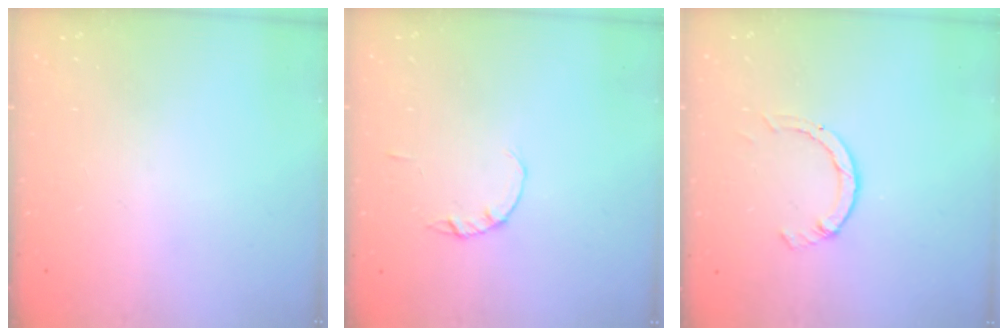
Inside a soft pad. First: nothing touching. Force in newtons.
{"total": 1.4, "press": 1.3, "slide": 0.3}
{"total": 2.3, "press": 2.3, "slide": 0.3}